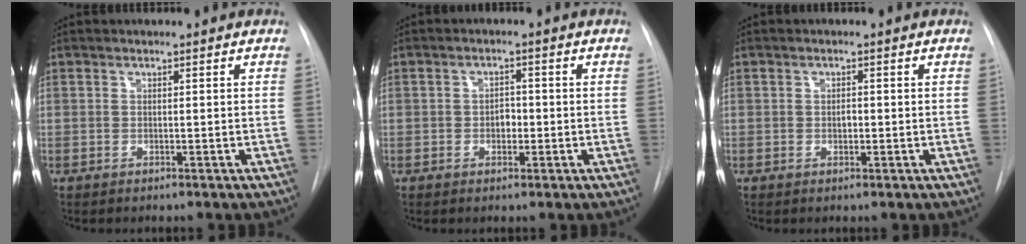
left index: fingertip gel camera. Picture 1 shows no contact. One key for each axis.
{"total": 2.5, "fx": -1.3, "fy": 1.5, "fz": 1.5, "tx": -0.018, "ty": 0.000, "tz": -0.019}
{"total": 1.4, "fx": -1.0, "fy": 0.7, "fz": 0.8, "tx": -0.013, "ty": -0.005, "tz": -0.014}